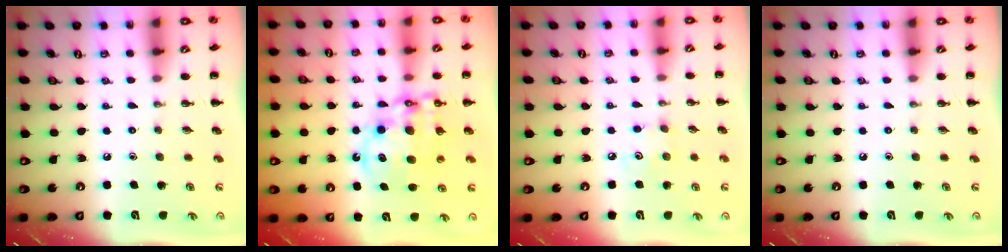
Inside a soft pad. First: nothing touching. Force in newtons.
{"total": 13.5, "press": 13.1, "slide": 3.2}
{"total": 4.2, "press": 4.0, "slide": 1.0}
{"total": 0.0}